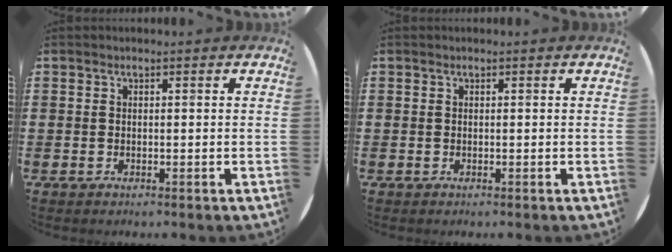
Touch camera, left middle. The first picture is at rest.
{"total": 0.0}